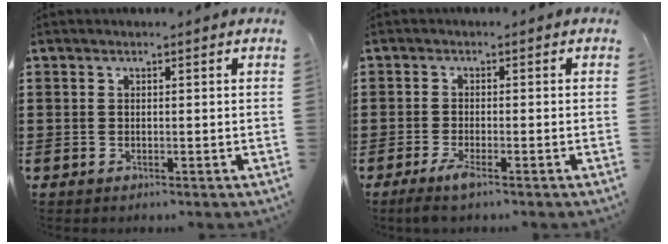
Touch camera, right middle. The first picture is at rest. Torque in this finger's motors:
{"motor_torque": [0.64, -0.08, 0.15, 0.04]}